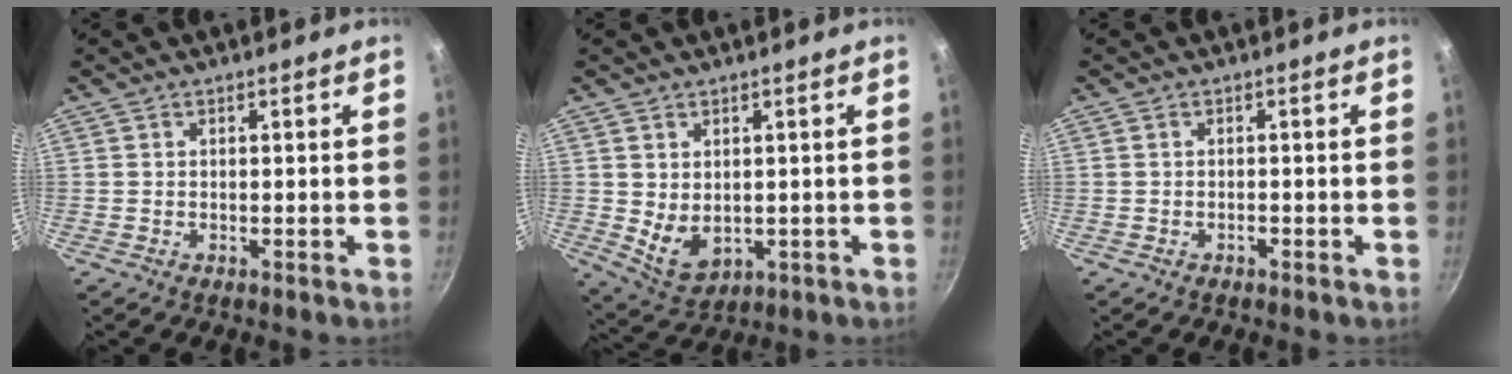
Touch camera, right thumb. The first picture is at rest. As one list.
[{"total": 6.2, "force": [0.5, 4.4, 4.3], "torque": [-0.062, -0.022, 0.028]}, {"total": 0.6, "force": [-0.4, 0.3, 0.3], "torque": [-0.008, 0.007, -0.008]}]